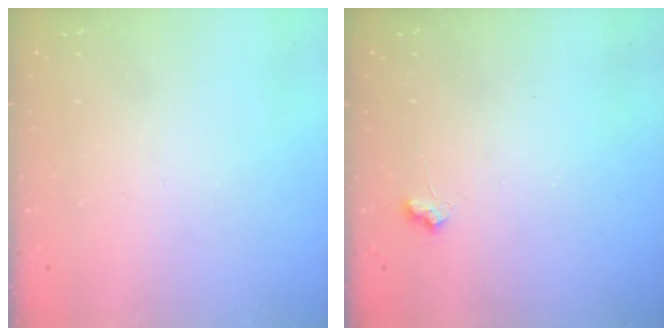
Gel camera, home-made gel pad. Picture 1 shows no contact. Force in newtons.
{"total": 5.4, "press": 5.4, "slide": 0.7}